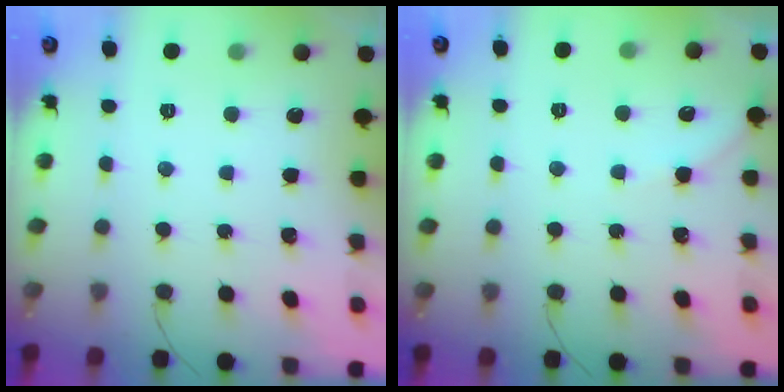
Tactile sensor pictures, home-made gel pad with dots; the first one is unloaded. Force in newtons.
{"total": 2.4, "press": 2.3, "slide": 0.4}